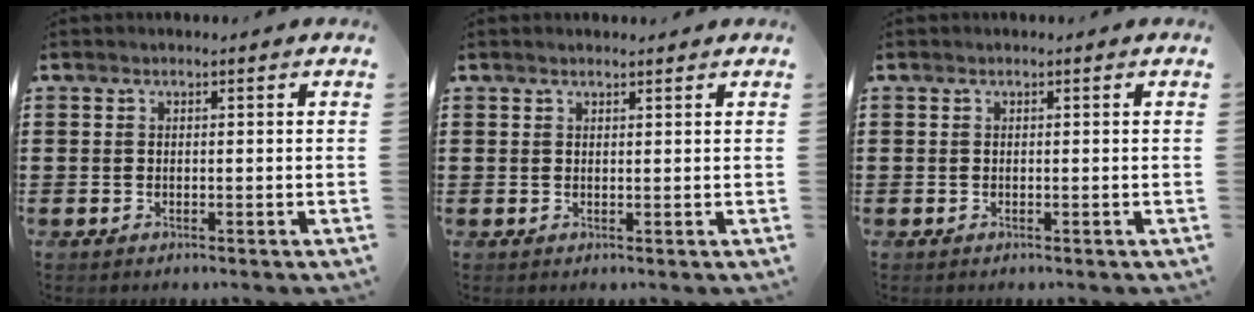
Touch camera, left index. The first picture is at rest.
{"total": 0.8, "force": [0.7, 0.0, 0.4], "torque": [-0.009, -0.001, 0.014]}
{"total": 0.0}